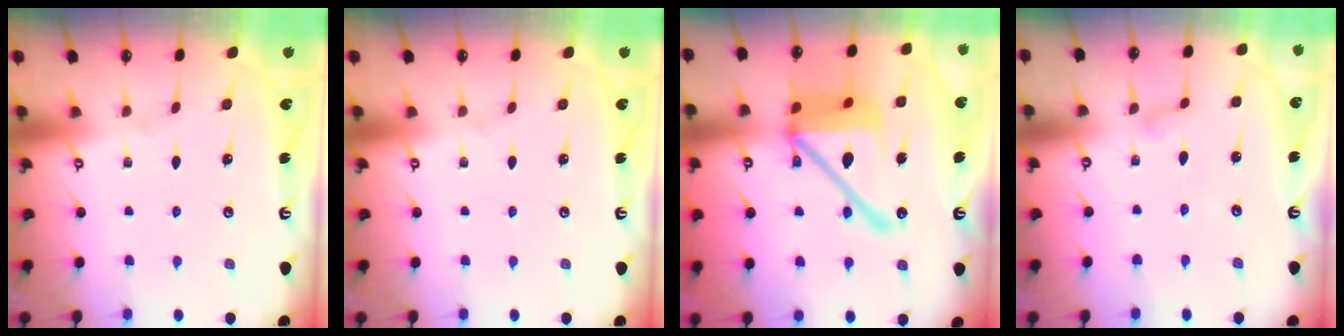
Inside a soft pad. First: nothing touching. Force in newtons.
{"total": 0.0}
{"total": 19.5, "press": 19.3, "slide": 2.7}
{"total": 4.7, "press": 4.7, "slide": 0.5}